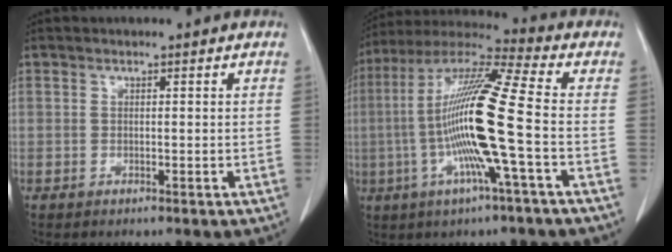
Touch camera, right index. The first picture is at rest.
{"total": 16.9, "force": [-2.8, -0.6, 16.7], "torque": [-0.328, 0.000, -0.067]}